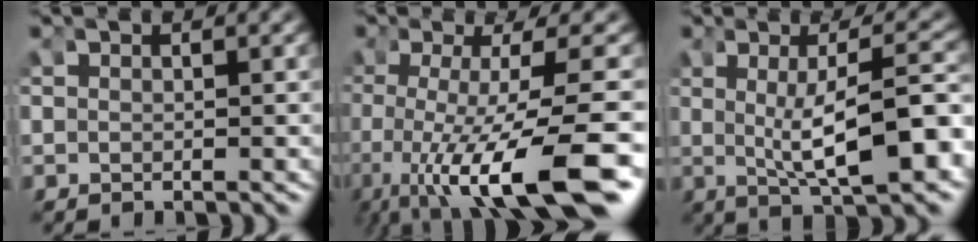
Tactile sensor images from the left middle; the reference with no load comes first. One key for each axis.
{"total": 9.6, "fx": -3.7, "fy": 2.9, "fz": 8.4, "tx": -0.152, "ty": -0.032, "tz": -0.030}
{"total": 7.4, "fx": -0.8, "fy": 2.0, "fz": 7.1, "tx": -0.109, "ty": -0.009, "tz": -0.003}